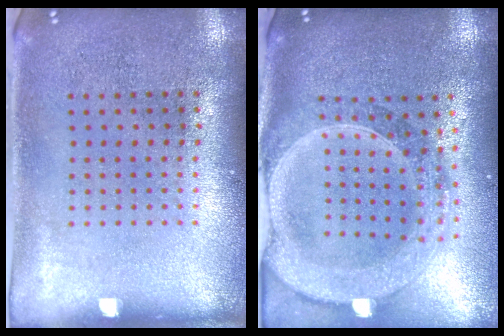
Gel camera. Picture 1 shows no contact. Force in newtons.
{"total": 2.7, "press": 2.4, "slide": 1.4}